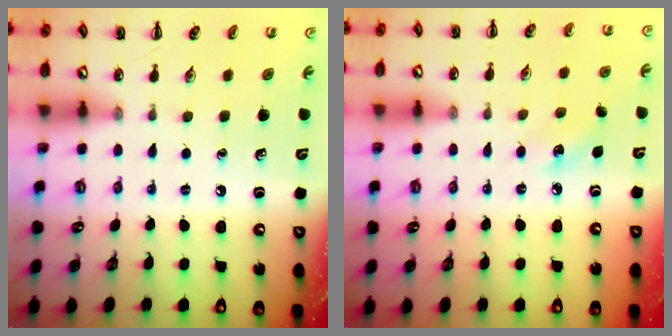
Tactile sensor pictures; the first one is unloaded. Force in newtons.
{"total": 5.1, "press": 4.9, "slide": 1.3}